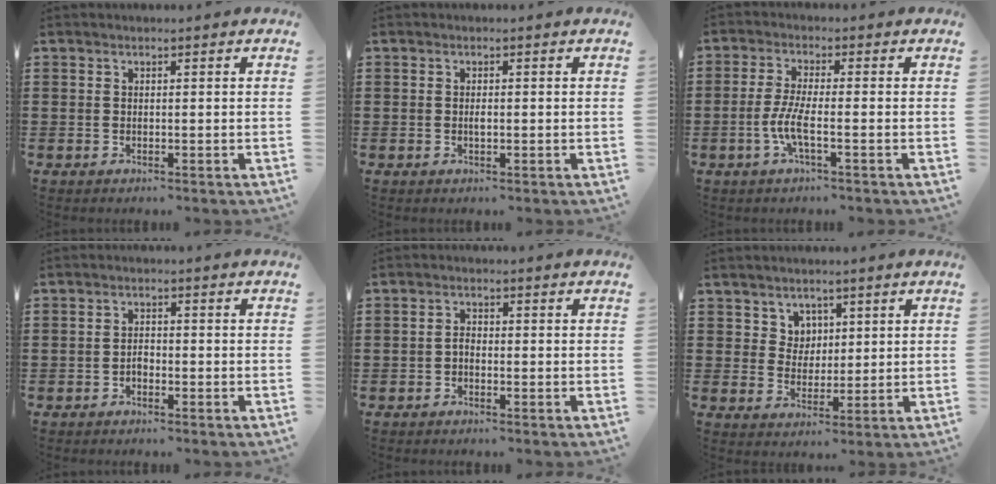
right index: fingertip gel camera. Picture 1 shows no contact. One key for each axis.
{"total": 0.9, "fx": -0.1, "fy": 0.3, "fz": 0.9, "tx": -0.018, "ty": -0.002, "tz": -0.003}
{"total": 5.1, "fx": -1.8, "fy": 0.8, "fz": 4.7, "tx": -0.109, "ty": -0.010, "tz": -0.042}
{"total": 1.5, "fx": -0.8, "fy": 0.8, "fz": 0.9, "tx": -0.020, "ty": 0.001, "tz": -0.017}
{"total": 1.3, "fx": -0.7, "fy": 0.7, "fz": 0.9, "tx": -0.019, "ty": 0.001, "tz": -0.014}
{"total": 4.0, "fx": 2.2, "fy": 3.3, "fz": 0.4, "tx": -0.018, "ty": 0.009, "tz": 0.040}